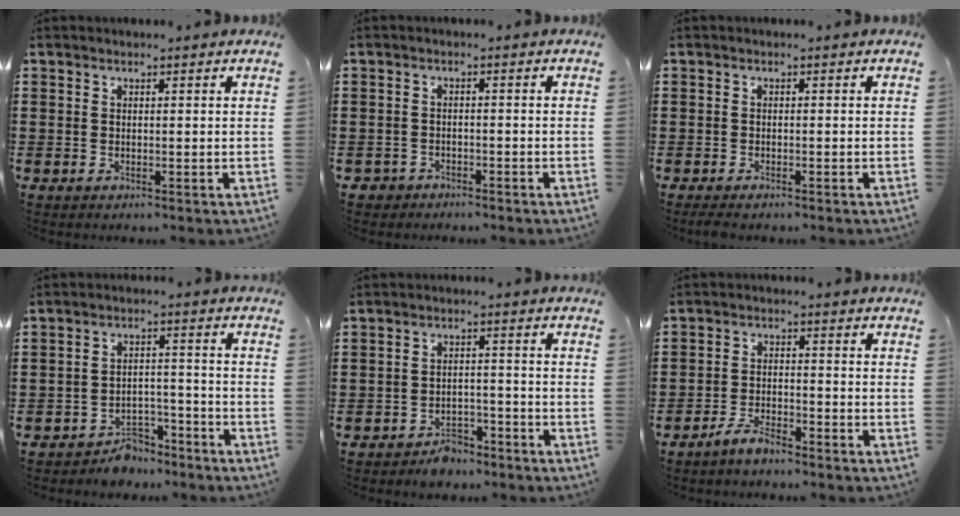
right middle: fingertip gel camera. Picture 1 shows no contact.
{"total": 2.0, "force": [-1.9, 0.9, -0.2], "torque": [-0.003, 0.001, -0.043]}
{"total": 0.7, "force": [-0.6, 0.2, 0.4], "torque": [-0.010, -0.006, -0.010]}
{"total": 4.9, "force": [-4.7, 1.2, 0.3], "torque": [-0.007, 0.010, -0.098]}
{"total": 4.1, "force": [-3.9, 1.2, 0.4], "torque": [-0.011, 0.007, -0.081]}
{"total": 4.1, "force": [-3.8, 1.0, 1.1], "torque": [-0.025, 0.008, -0.078]}